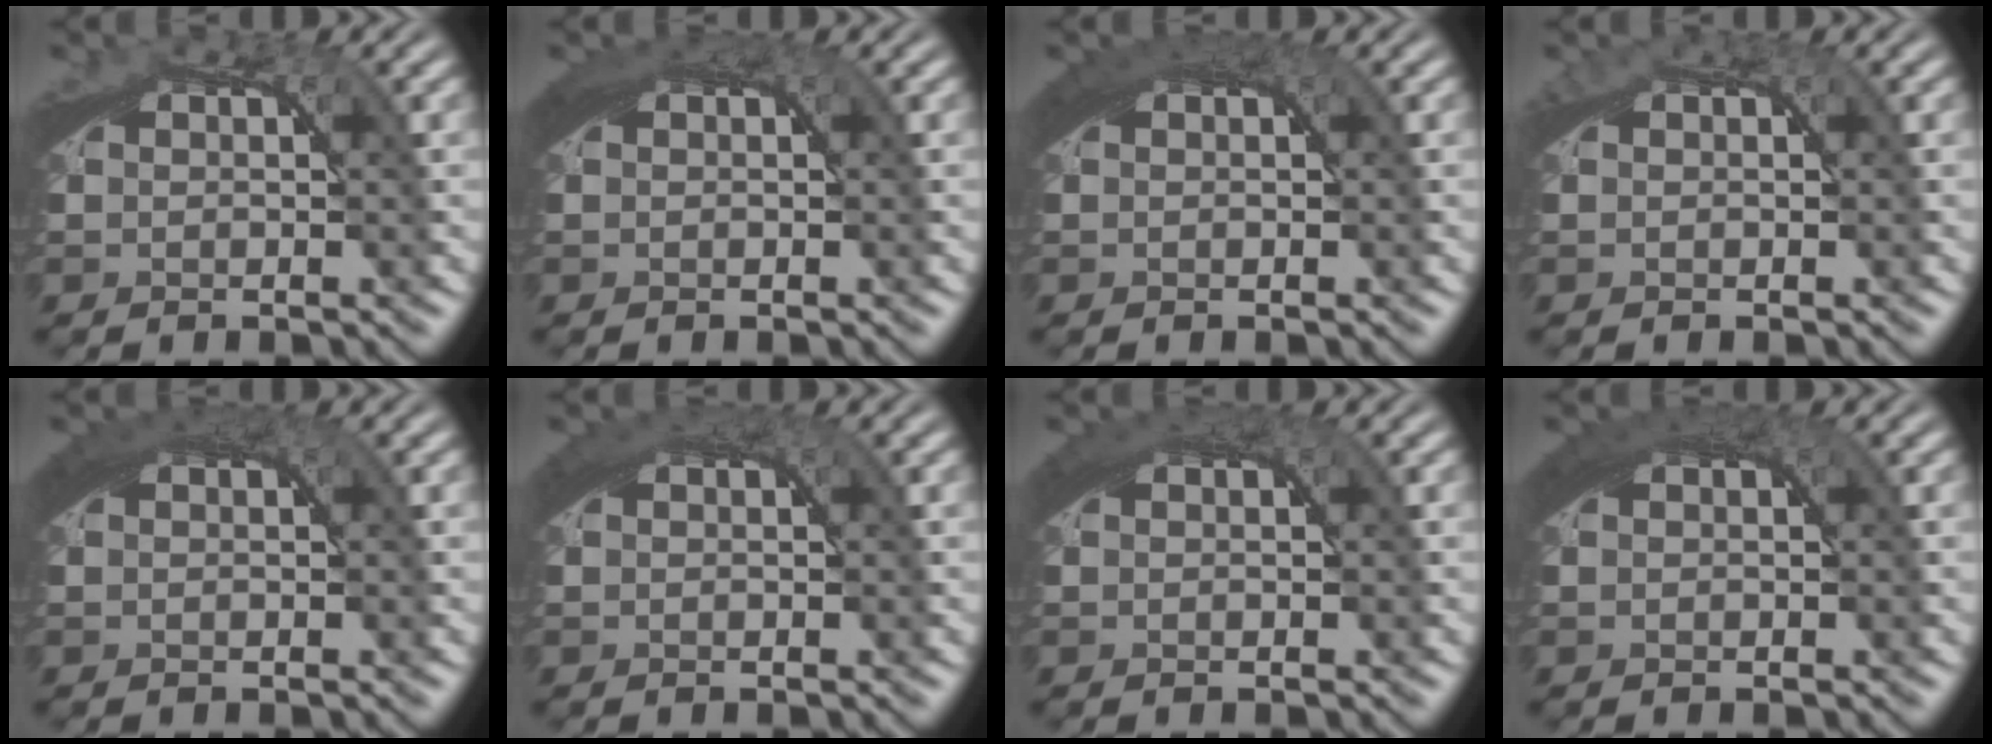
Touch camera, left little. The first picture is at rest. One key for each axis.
{"total": 2.3, "fx": 1.1, "fy": 0.7, "fz": 1.9, "tx": -0.026, "ty": 0.009, "tz": 0.014}
{"total": 2.6, "fx": 1.3, "fy": 0.6, "fz": 2.1, "tx": -0.024, "ty": 0.012, "tz": 0.016}
{"total": 0.0}
{"total": 2.7, "fx": 1.3, "fy": 0.7, "fz": 2.3, "tx": -0.028, "ty": 0.012, "tz": 0.016}
{"total": 2.1, "fx": 1.2, "fy": 0.4, "fz": 1.7, "tx": -0.019, "ty": 0.011, "tz": 0.014}
{"total": 2.2, "fx": 1.1, "fy": 0.5, "fz": 1.8, "tx": -0.021, "ty": 0.010, "tz": 0.014}
{"total": 2.9, "fx": 1.4, "fy": 0.8, "fz": 2.4, "tx": -0.028, "ty": 0.013, "tz": 0.016}